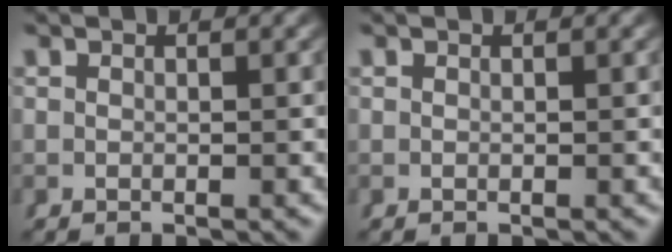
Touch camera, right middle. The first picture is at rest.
{"total": 0.0}